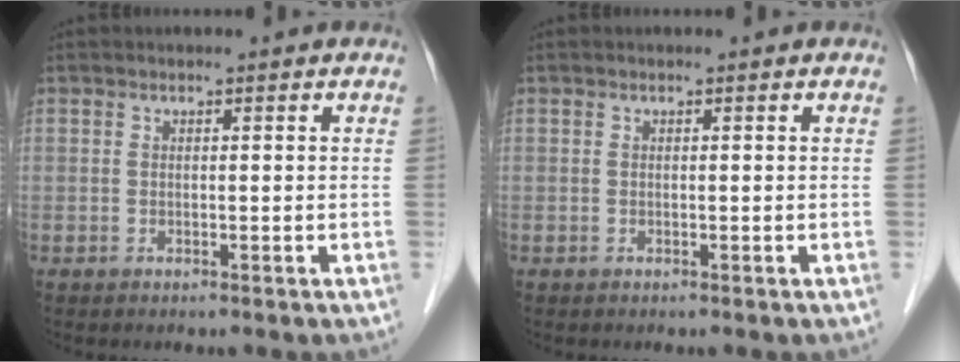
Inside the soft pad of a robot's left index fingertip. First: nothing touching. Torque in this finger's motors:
{"motor_torque": [0.00, 0.00, 0.00, 0.00]}